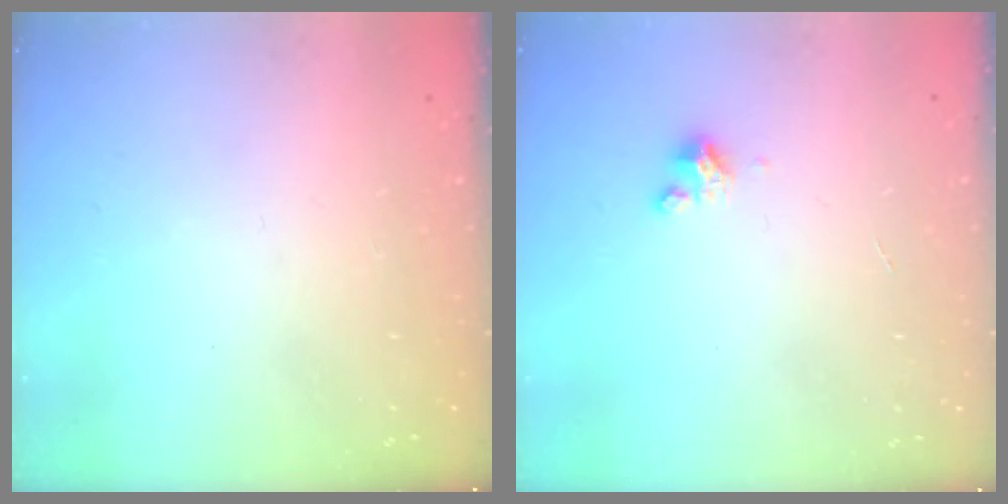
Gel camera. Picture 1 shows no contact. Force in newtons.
{"total": 2.5, "press": 2.5, "slide": 0.3}